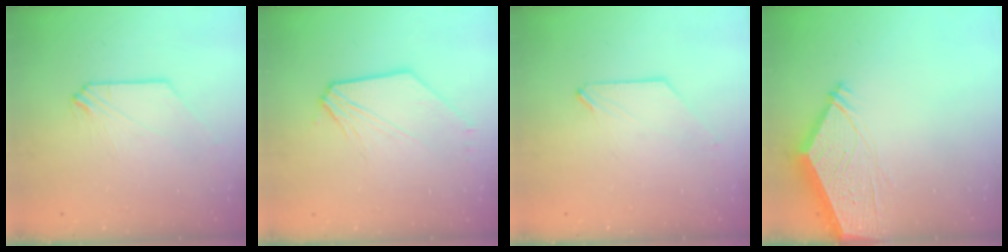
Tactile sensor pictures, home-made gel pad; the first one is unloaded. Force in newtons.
{"total": 6.0, "press": 6.0, "slide": 0.5}
{"total": 0.7, "press": 0.7, "slide": 0.1}
{"total": 8.9, "press": 8.8, "slide": 1.3}